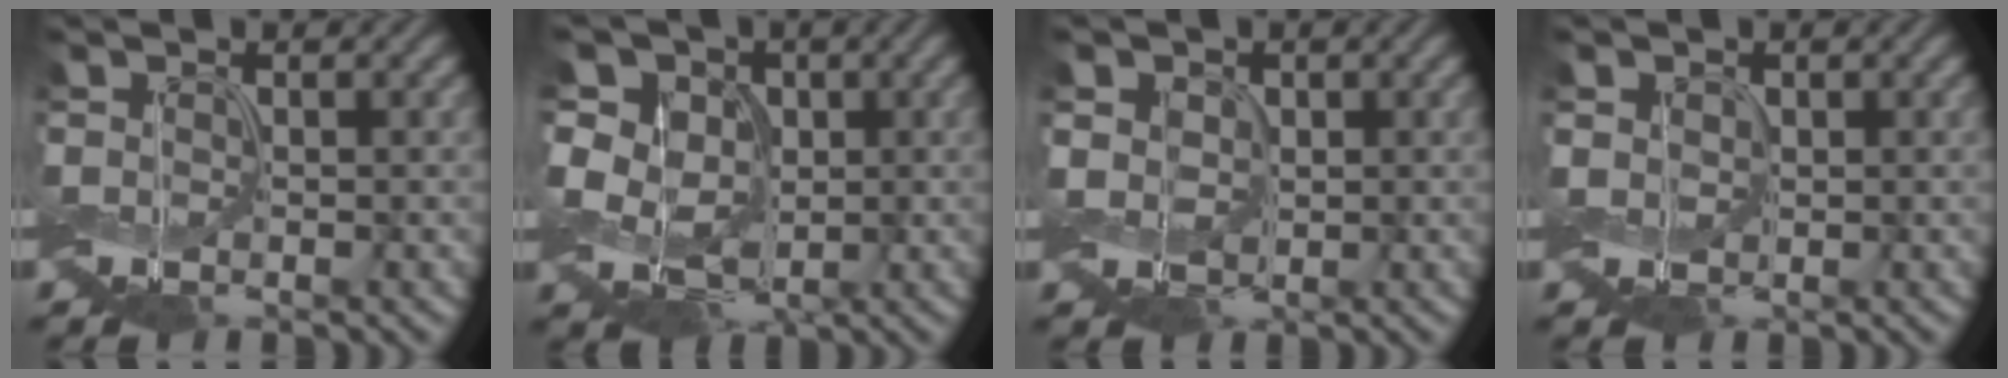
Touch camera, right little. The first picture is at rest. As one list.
[{"total": 8.6, "force": [1.8, 6.9, 4.8], "torque": [-0.093, 0.021, 0.002]}, {"total": 2.9, "force": [0.1, 2.5, 1.4], "torque": [-0.032, 0.003, -0.009]}, {"total": 1.5, "force": [0.1, 1.4, 0.7], "torque": [-0.020, 0.001, -0.004]}]